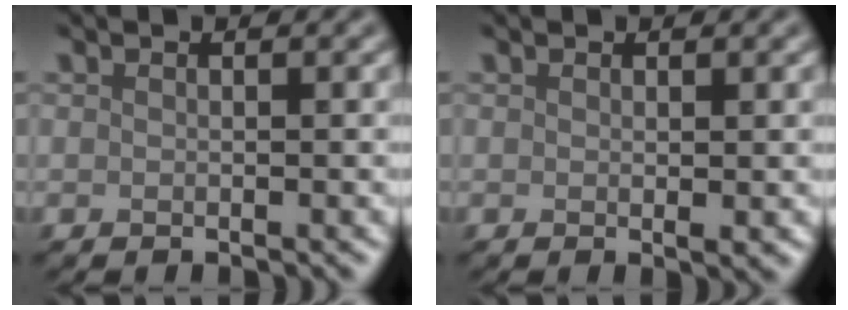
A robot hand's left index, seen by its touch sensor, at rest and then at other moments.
{"total": 0.7, "force": [0.2, 0.1, 0.7], "torque": [-0.007, -0.002, 0.002]}